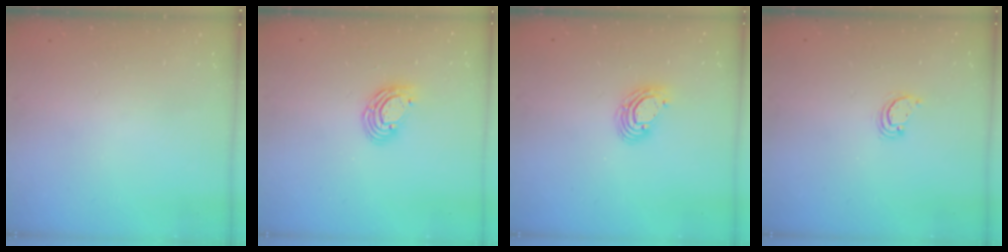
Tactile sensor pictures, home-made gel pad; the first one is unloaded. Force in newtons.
{"total": 7.5, "press": 7.4, "slide": 1.3}
{"total": 8.2, "press": 8.1, "slide": 1.4}
{"total": 2.5, "press": 2.5, "slide": 0.3}